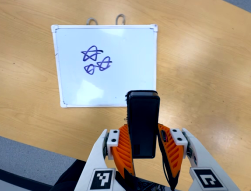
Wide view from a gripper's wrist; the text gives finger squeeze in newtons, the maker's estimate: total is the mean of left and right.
{"total": 4.6, "left": 3.2, "right": 5.9}